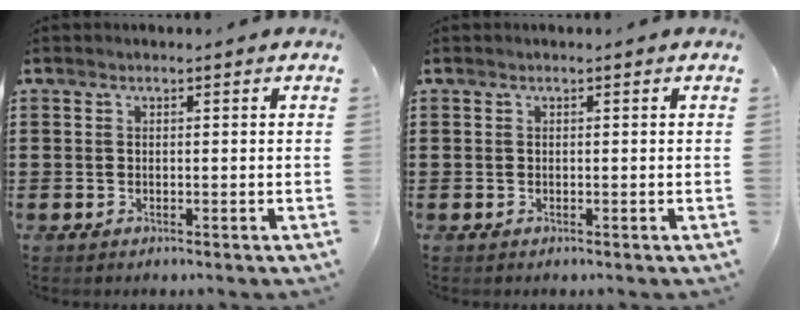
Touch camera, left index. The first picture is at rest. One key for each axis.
{"total": 0.0}